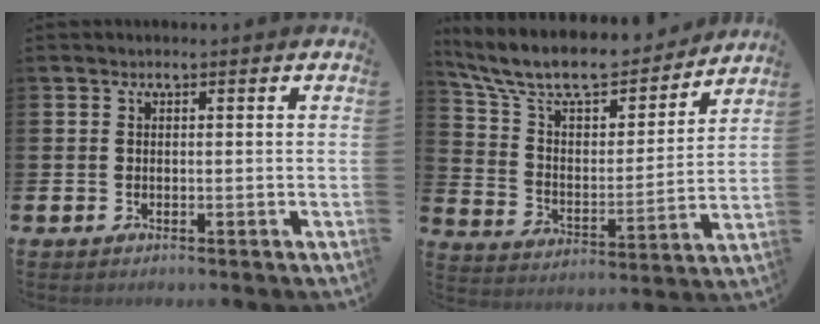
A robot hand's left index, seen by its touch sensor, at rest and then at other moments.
{"total": 10.7, "force": [9.5, 3.1, 3.9], "torque": [-0.126, -0.058, 0.165]}